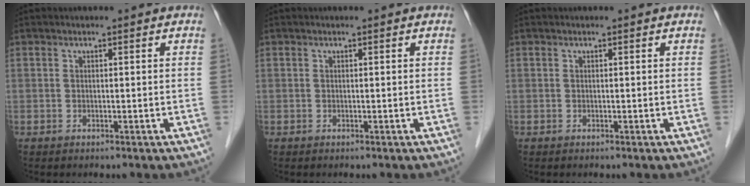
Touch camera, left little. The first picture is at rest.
{"total": 0.0}
{"total": 0.0}